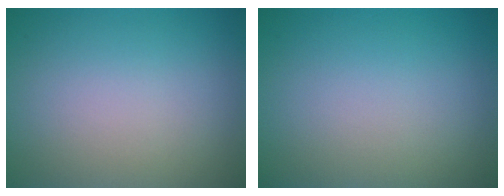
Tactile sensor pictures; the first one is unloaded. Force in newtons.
{"total": 0.0}